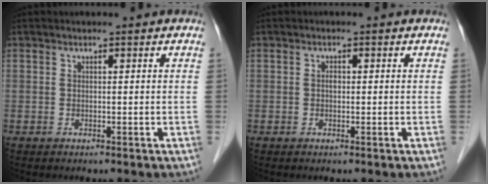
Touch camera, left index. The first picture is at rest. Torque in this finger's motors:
{"motor_torque": [0.02, 0.09, 0.04, 0.02]}